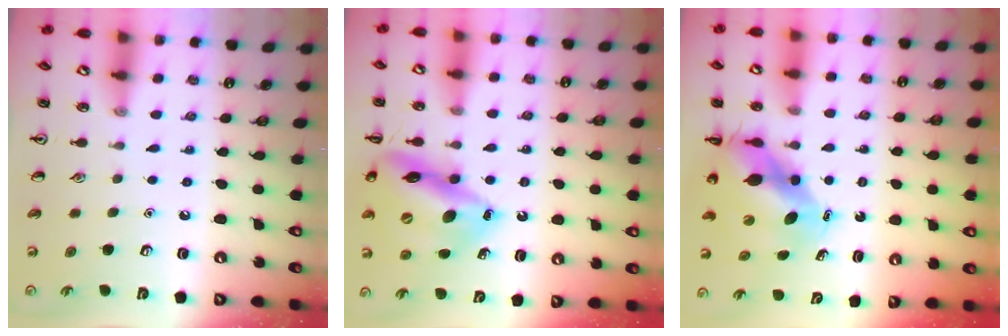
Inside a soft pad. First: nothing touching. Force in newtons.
{"total": 17.9, "press": 17.6, "slide": 3.5}
{"total": 9.3, "press": 9.0, "slide": 2.4}